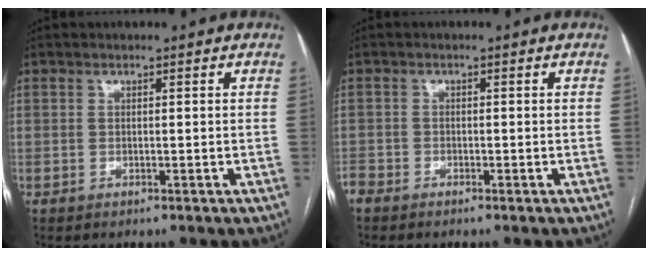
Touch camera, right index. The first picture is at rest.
{"total": 1.8, "force": [-1.5, 0.9, 0.2], "torque": [-0.005, -0.001, -0.028]}